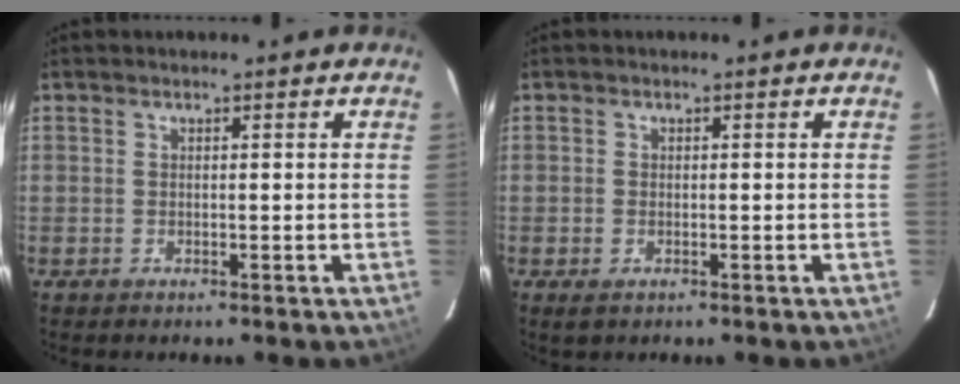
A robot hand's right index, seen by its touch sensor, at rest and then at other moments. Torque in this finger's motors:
{"motor_torque": [0.15, 0.10, 0.01, 0.00]}